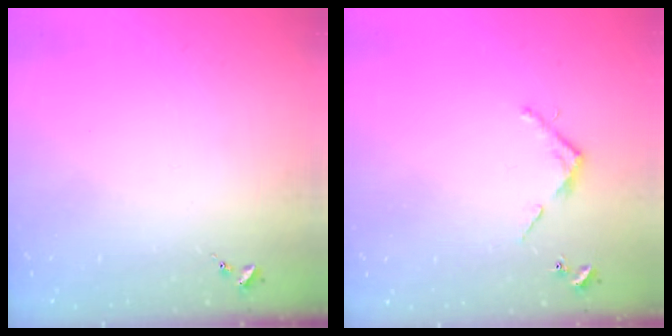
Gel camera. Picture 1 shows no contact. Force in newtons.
{"total": 3.5, "press": 3.5, "slide": 0.2}